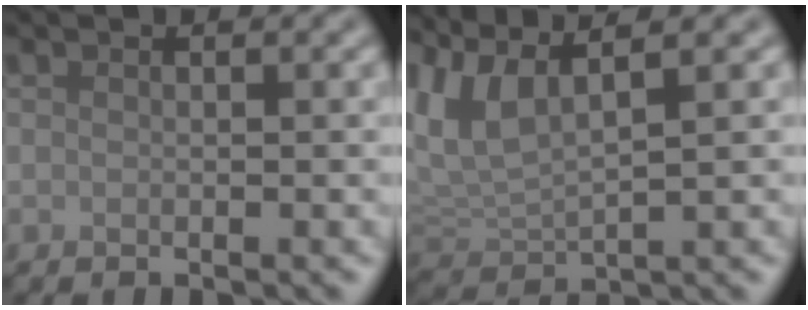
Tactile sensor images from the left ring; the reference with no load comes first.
{"total": 4.8, "force": [2.9, 1.2, 3.7], "torque": [-0.092, 0.010, 0.062]}